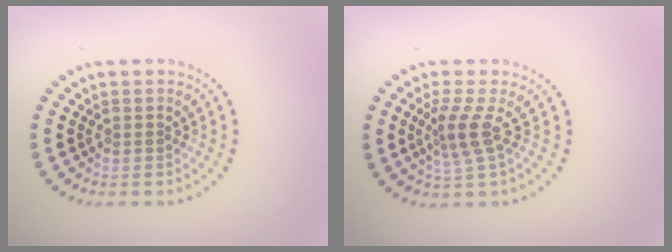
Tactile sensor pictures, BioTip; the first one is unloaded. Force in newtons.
{"total": 2.7, "press": 1.9, "slide": 1.9}